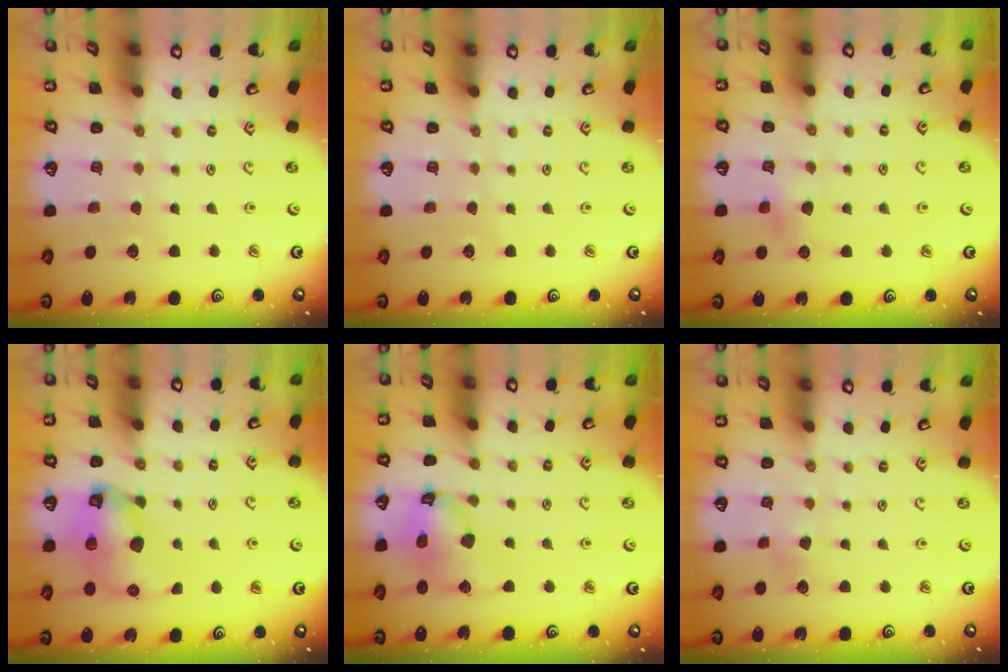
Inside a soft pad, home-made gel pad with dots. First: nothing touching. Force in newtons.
{"total": 0.0}
{"total": 4.2, "press": 4.2, "slide": 0.7}
{"total": 10.5, "press": 10.4, "slide": 1.6}
{"total": 14.4, "press": 14.3, "slide": 2.2}
{"total": 2.7, "press": 2.7, "slide": 0.4}